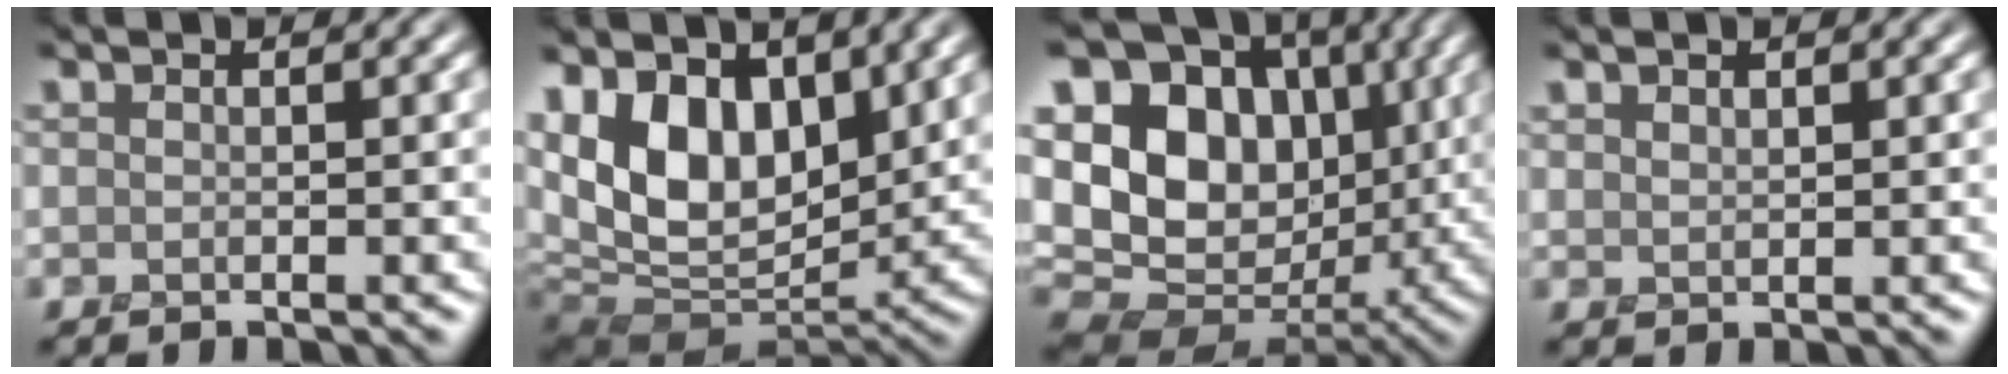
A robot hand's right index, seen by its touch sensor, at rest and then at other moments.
{"total": 13.8, "force": [4.1, 8.4, 10.2], "torque": [-0.173, 0.008, 0.065]}
{"total": 15.3, "force": [3.1, 11.0, 10.1], "torque": [-0.182, 0.010, 0.064]}
{"total": 1.0, "force": [0.8, 0.4, 0.4], "torque": [-0.011, -0.002, 0.020]}